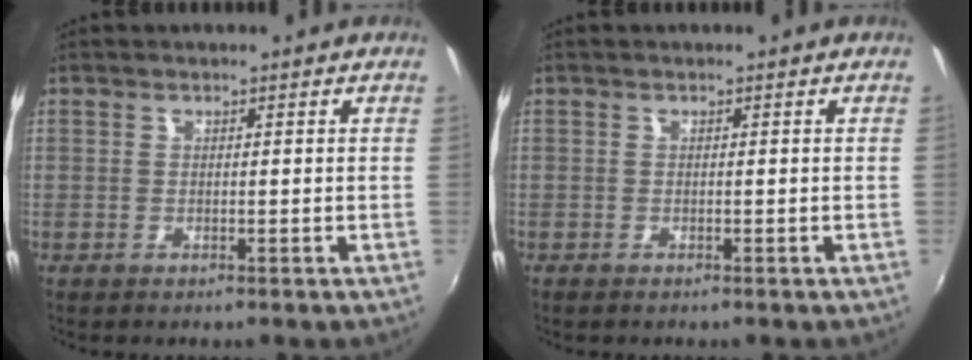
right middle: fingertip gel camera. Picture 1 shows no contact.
{"total": 0.0}